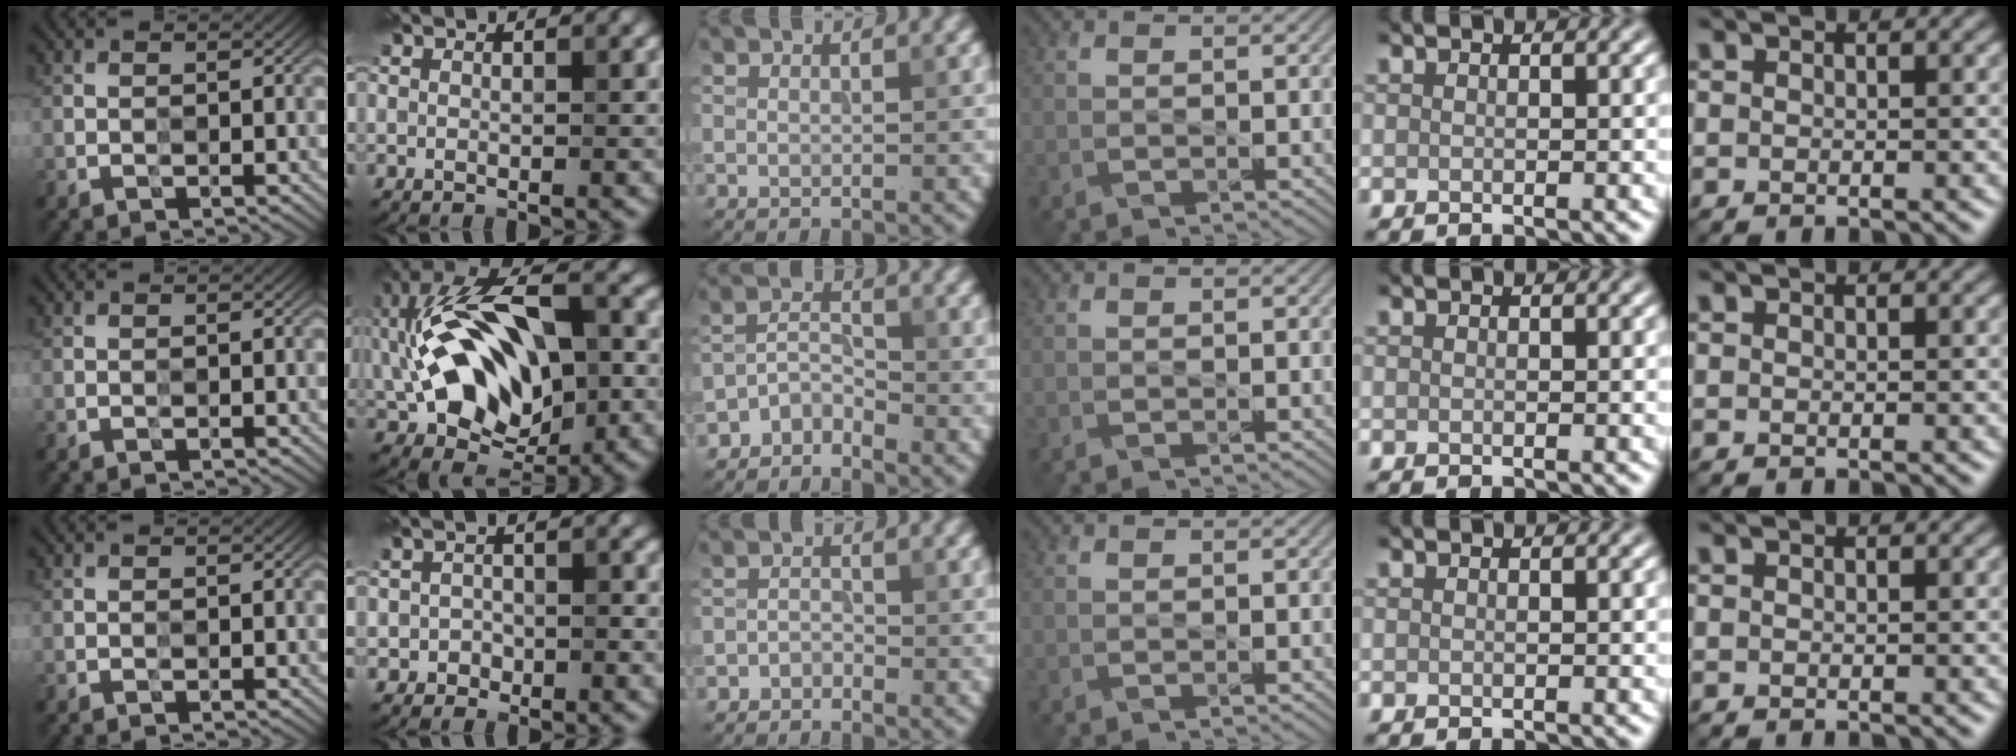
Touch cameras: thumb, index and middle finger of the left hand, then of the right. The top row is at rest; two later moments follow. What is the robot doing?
{"motion": "press", "object": "button"}